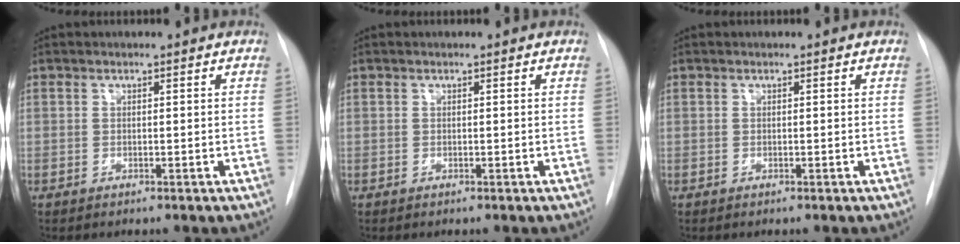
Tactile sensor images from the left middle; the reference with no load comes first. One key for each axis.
{"total": 0.0}
{"total": 0.0}